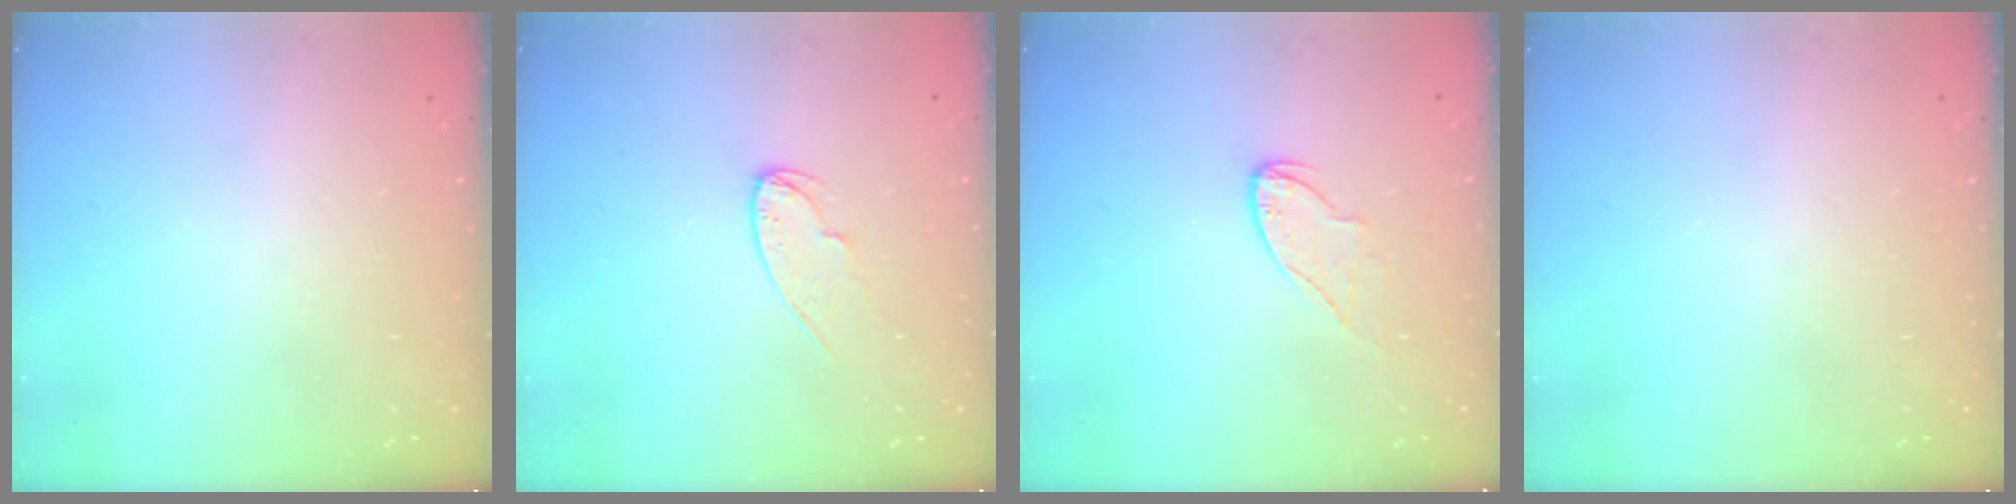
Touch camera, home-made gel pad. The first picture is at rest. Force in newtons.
{"total": 6.6, "press": 6.6, "slide": 0.6}
{"total": 6.4, "press": 6.4, "slide": 0.2}
{"total": 0.0}